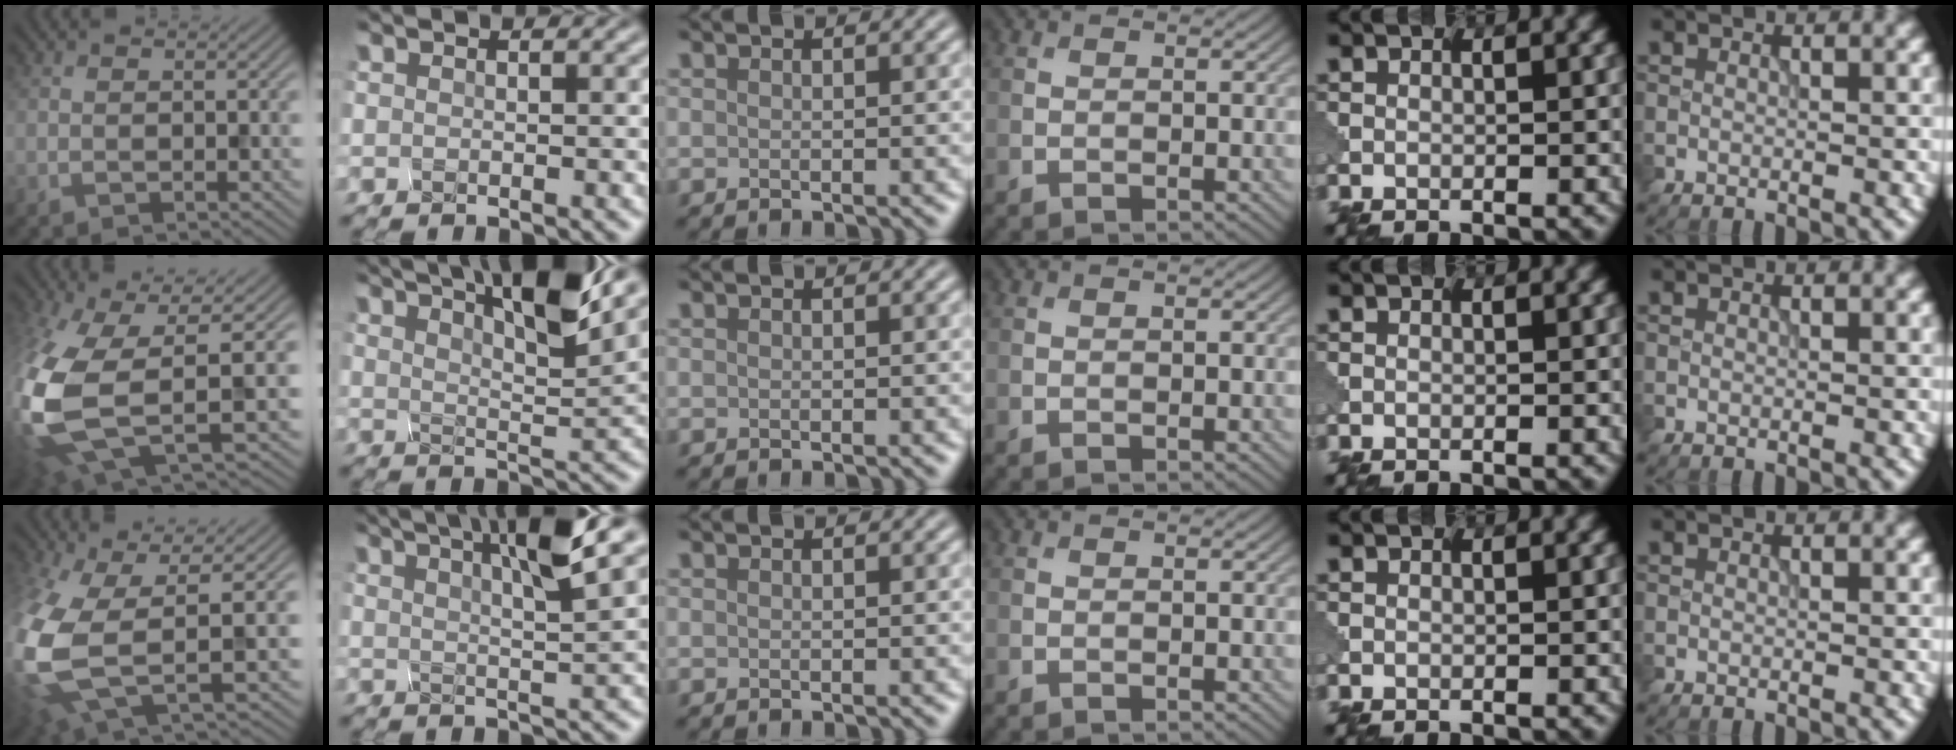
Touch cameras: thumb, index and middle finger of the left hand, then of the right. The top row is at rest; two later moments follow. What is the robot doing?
{"motion": "squeeze", "object": "clothespin"}